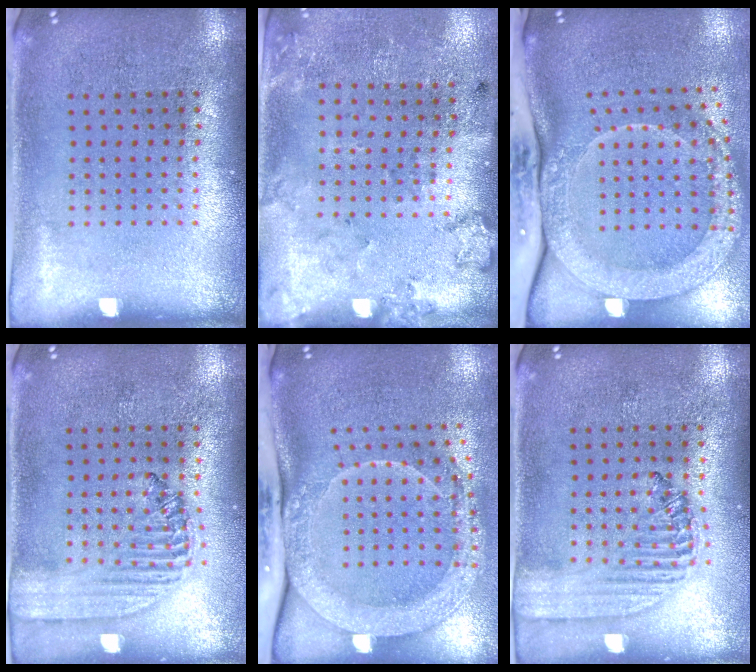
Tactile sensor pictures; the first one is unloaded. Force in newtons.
{"total": 2.0, "press": 1.3, "slide": 1.5}
{"total": 3.1, "press": 2.2, "slide": 2.2}
{"total": 1.5, "press": 1.4, "slide": 0.6}
{"total": 2.4, "press": 2.1, "slide": 1.1}
{"total": 1.4, "press": 1.4, "slide": 0.5}